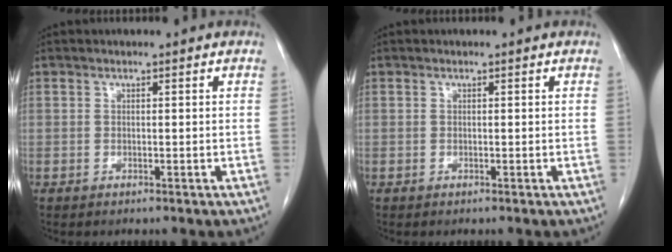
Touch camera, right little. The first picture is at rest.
{"total": 0.0}